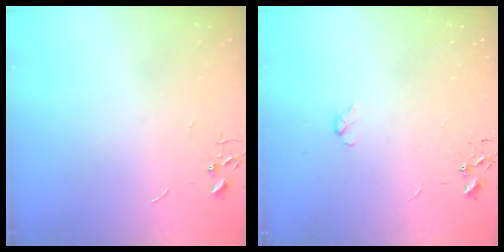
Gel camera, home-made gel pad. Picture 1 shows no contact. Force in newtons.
{"total": 3.5, "press": 3.4, "slide": 0.7}